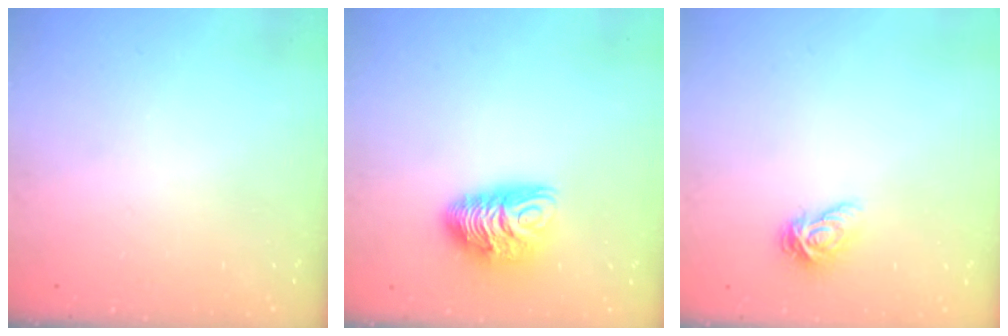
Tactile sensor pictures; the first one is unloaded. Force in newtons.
{"total": 9.6, "press": 9.6, "slide": 0.5}
{"total": 4.7, "press": 4.7, "slide": 0.0}